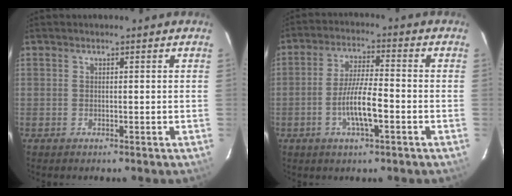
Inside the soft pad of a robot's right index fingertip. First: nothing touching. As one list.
[{"total": 8.3, "force": [-2.9, 1.4, 7.6], "torque": [-0.150, -0.001, -0.053]}]